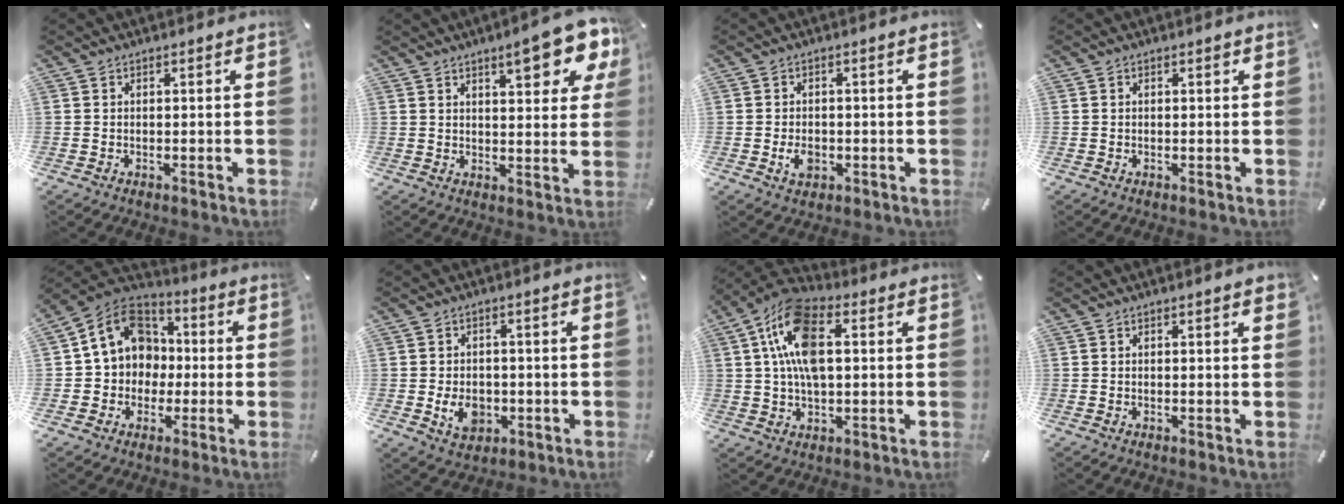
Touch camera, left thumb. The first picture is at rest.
{"total": 12.0, "force": [7.3, 4.1, 8.6], "torque": [-0.113, -0.034, 0.119]}
{"total": 3.8, "force": [-1.0, 2.7, 2.5], "torque": [-0.057, 0.000, -0.020]}
{"total": 0.6, "force": [0.1, 0.4, 0.4], "torque": [-0.008, 0.003, 0.001]}
{"total": 12.7, "force": [0.9, 11.9, 4.5], "torque": [-0.086, 0.006, 0.019]}
{"total": 6.8, "force": [-1.5, 5.2, 4.1], "torque": [-0.072, 0.000, -0.026]}
{"total": 14.0, "force": [3.2, 8.1, 11.0], "torque": [-0.233, 0.006, 0.056]}
{"total": 0.8, "force": [0.4, 0.2, 0.8], "torque": [-0.014, 0.002, 0.005]}